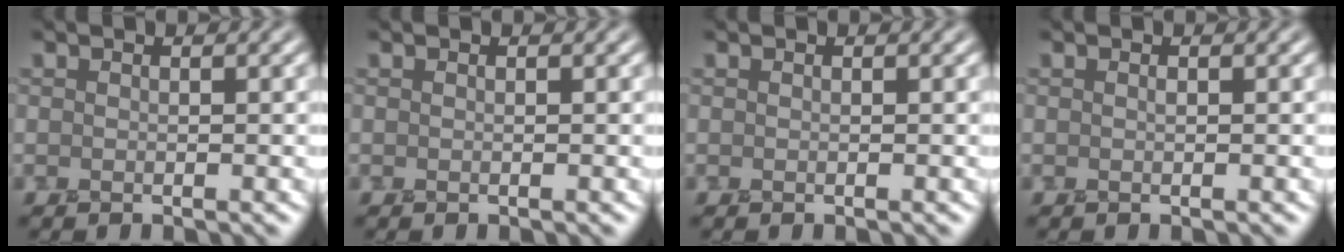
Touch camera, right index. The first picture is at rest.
{"total": 0.0}
{"total": 0.0}
{"total": 0.0}